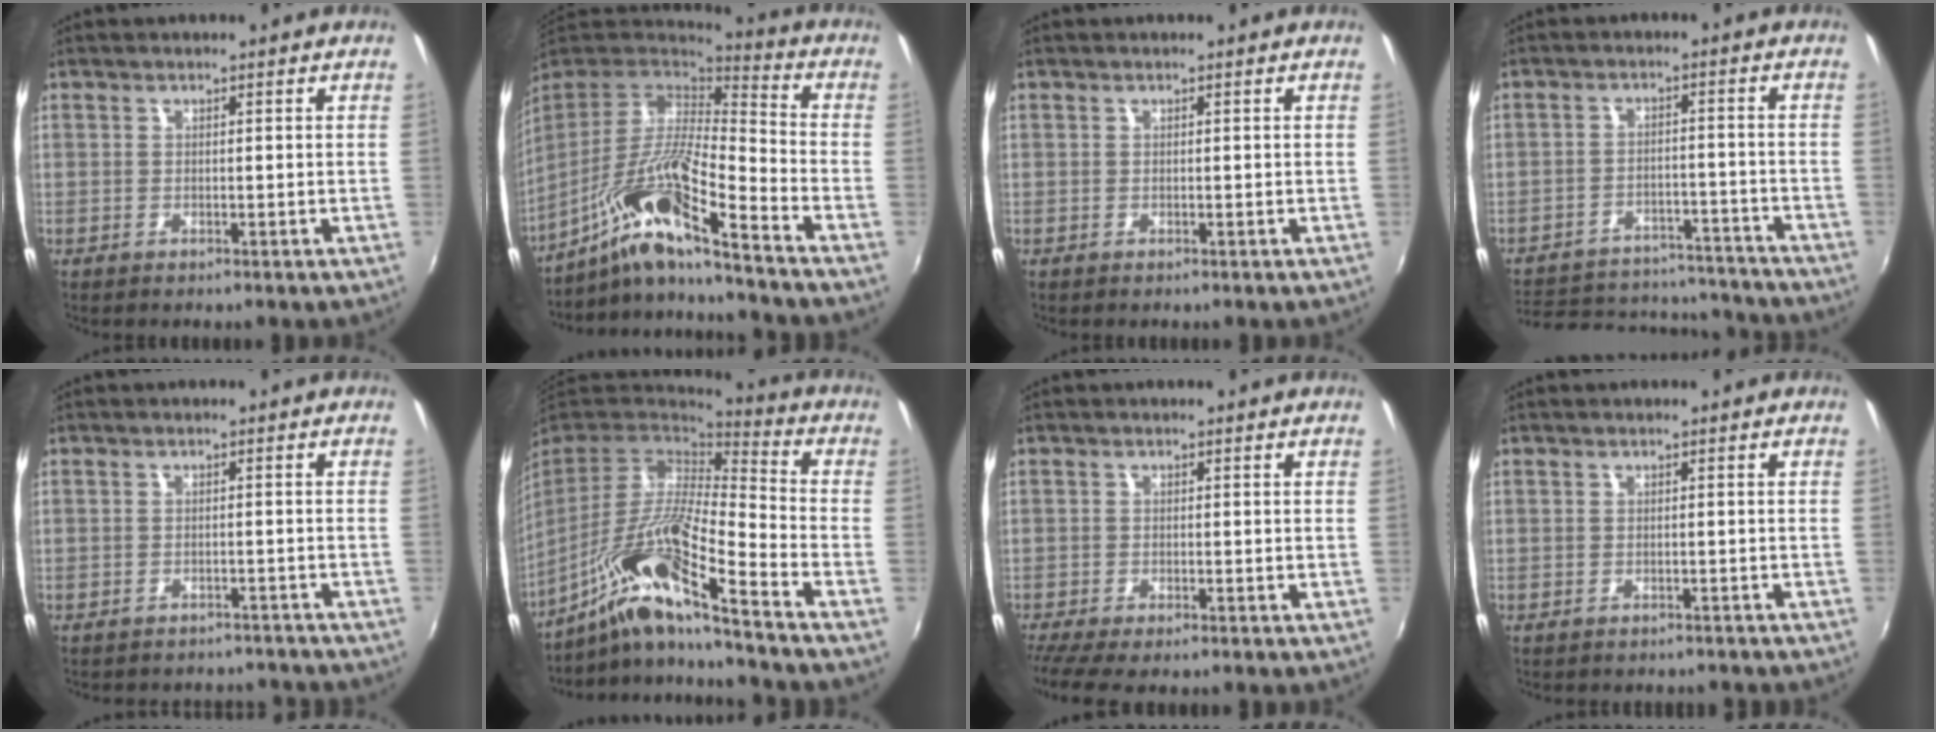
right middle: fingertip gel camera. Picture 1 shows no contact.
{"total": 15.2, "force": [-10.5, 0.0, 11.0], "torque": [-0.186, -0.023, -0.207]}
{"total": 0.0}
{"total": 20.0, "force": [-17.3, 7.5, 6.6], "torque": [-0.147, 0.030, -0.215]}
{"total": 10.0, "force": [-9.0, 3.5, 2.6], "torque": [-0.062, 0.002, -0.109]}
{"total": 17.3, "force": [-11.4, 0.5, 13.0], "torque": [-0.224, -0.032, -0.227]}
{"total": 4.6, "force": [-3.9, 0.3, 2.3], "torque": [-0.058, -0.027, -0.071]}
{"total": 4.2, "force": [-3.8, 1.2, 1.3], "torque": [-0.029, -0.011, -0.050]}